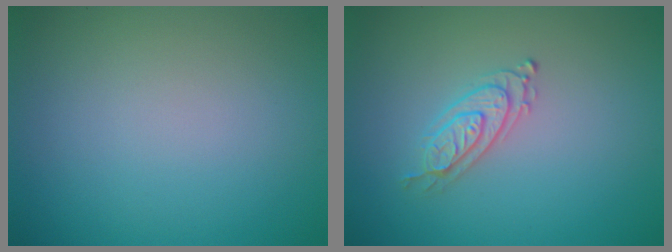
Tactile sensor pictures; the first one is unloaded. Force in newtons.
{"total": 2.2, "press": 2.1, "slide": 0.6}